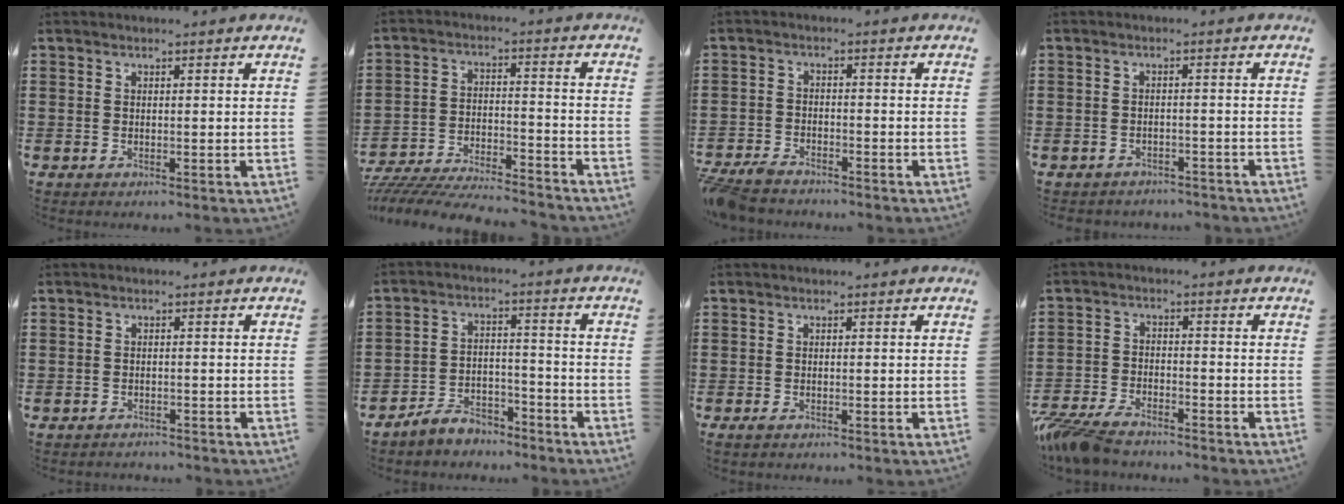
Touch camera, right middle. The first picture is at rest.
{"total": 6.8, "force": [-6.6, 0.6, 1.6], "torque": [-0.033, 0.005, -0.130]}
{"total": 3.5, "force": [-3.3, 0.7, 0.7], "torque": [-0.035, -0.004, -0.075]}
{"total": 2.0, "force": [-1.9, 0.3, 0.0], "torque": [-0.007, -0.001, -0.043]}
{"total": 1.3, "force": [-1.2, 0.2, -0.2], "torque": [-0.001, 0.002, -0.028]}
{"total": 4.9, "force": [-4.6, 1.3, 0.9], "torque": [-0.026, 0.008, -0.095]}
{"total": 0.7, "force": [-0.5, 0.3, 0.4], "torque": [-0.018, -0.008, -0.012]}
{"total": 5.4, "force": [-5.0, 1.2, 1.9], "torque": [-0.063, -0.004, -0.105]}